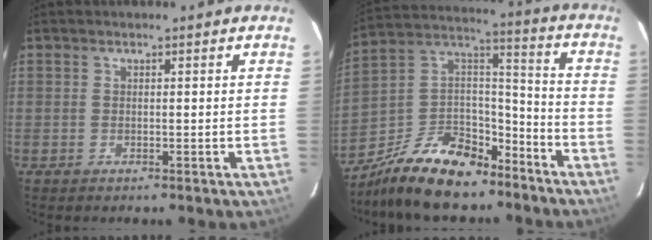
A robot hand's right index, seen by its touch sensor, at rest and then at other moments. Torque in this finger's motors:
{"motor_torque": [1.16, -0.98, 0.25, 0.03]}